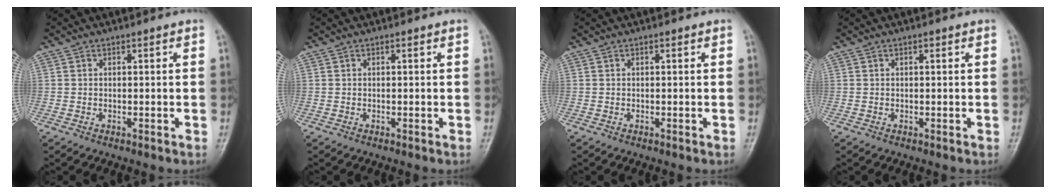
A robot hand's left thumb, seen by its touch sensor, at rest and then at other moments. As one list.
[{"total": 0.0}, {"total": 0.0}, {"total": 0.5, "force": [0.2, 0.2, 0.4], "torque": [-0.008, 0.000, 0.003]}]